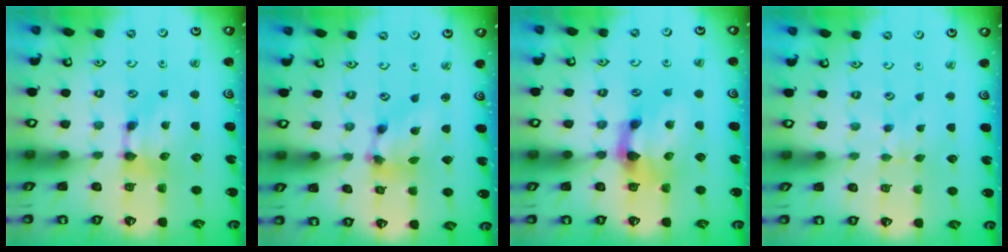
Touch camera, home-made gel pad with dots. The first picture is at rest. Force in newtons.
{"total": 4.3, "press": 3.9, "slide": 1.7}
{"total": 3.4, "press": 2.9, "slide": 1.8}
{"total": 2.8, "press": 2.8, "slide": 0.4}